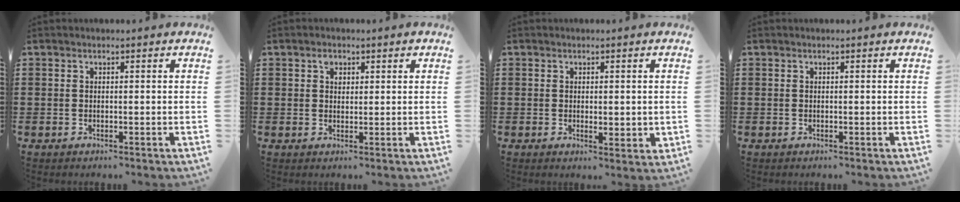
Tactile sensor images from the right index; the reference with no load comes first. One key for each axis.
{"total": 1.7, "fx": 0.8, "fy": 1.1, "fz": 0.9, "tx": -0.013, "ty": 0.003, "tz": 0.013}
{"total": 1.6, "fx": 0.1, "fy": 0.7, "fz": 1.5, "tx": -0.028, "ty": 0.005, "tz": 0.000}
{"total": 0.0}